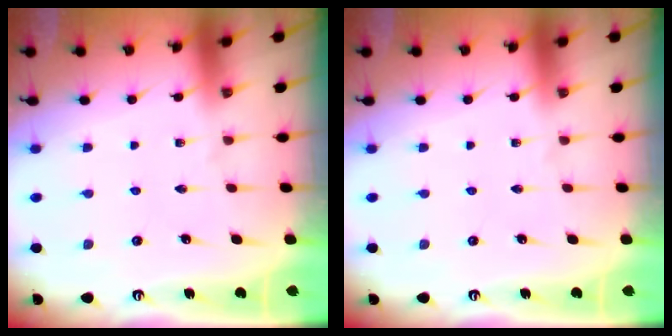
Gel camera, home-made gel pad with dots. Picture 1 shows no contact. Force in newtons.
{"total": 0.0}